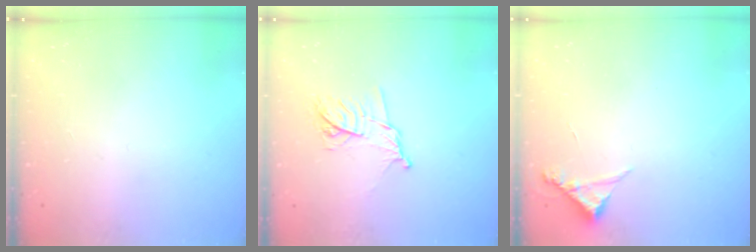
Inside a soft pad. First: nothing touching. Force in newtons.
{"total": 10.3, "press": 10.3, "slide": 0.3}
{"total": 4.5, "press": 4.5, "slide": 0.3}